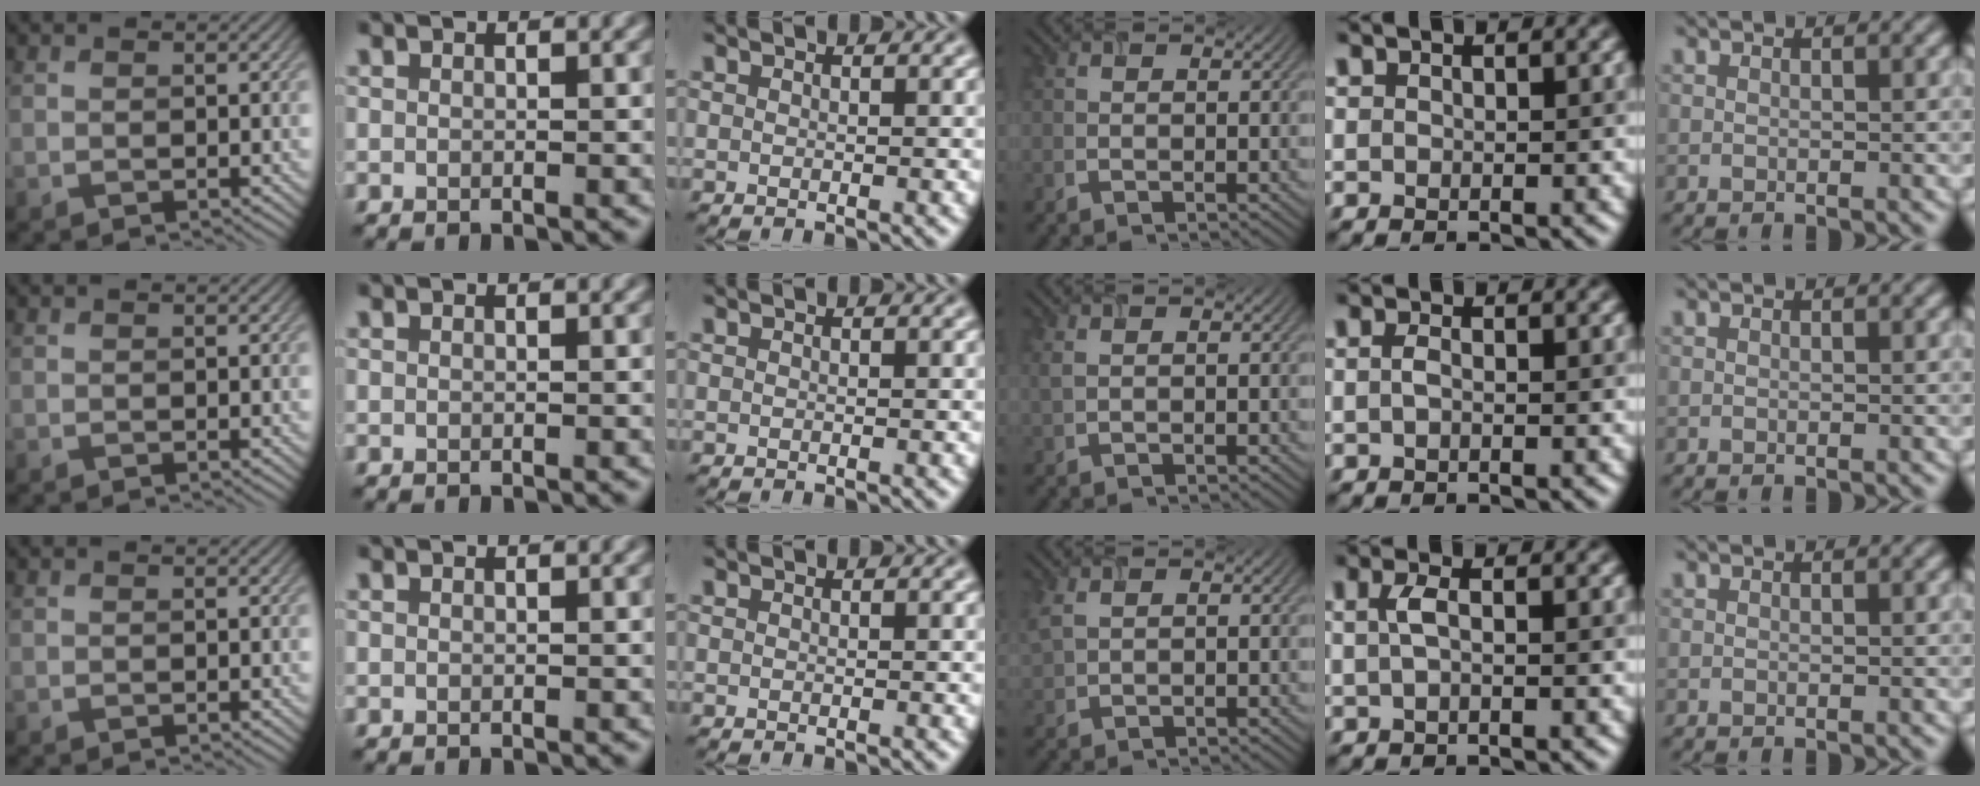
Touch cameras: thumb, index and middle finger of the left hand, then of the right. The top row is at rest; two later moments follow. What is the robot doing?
{"motion": "insert", "object": "airpods case & airpods"}